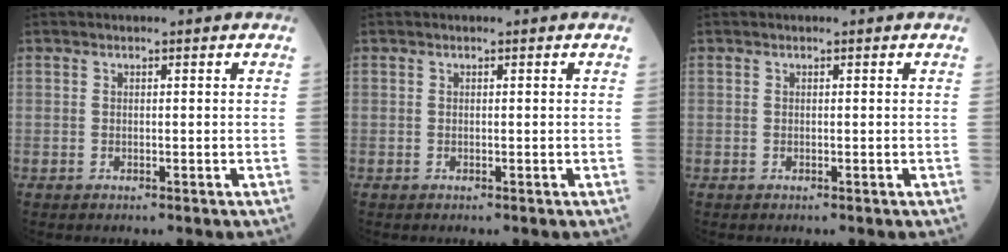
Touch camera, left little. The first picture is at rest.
{"total": 0.0}
{"total": 0.0}